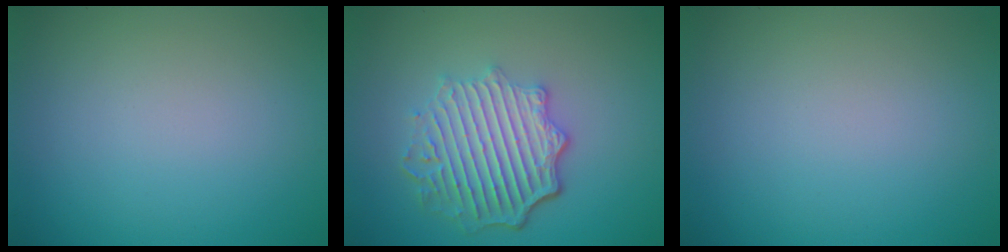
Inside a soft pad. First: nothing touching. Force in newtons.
{"total": 6.0, "press": 4.6, "slide": 3.8}
{"total": 0.0}